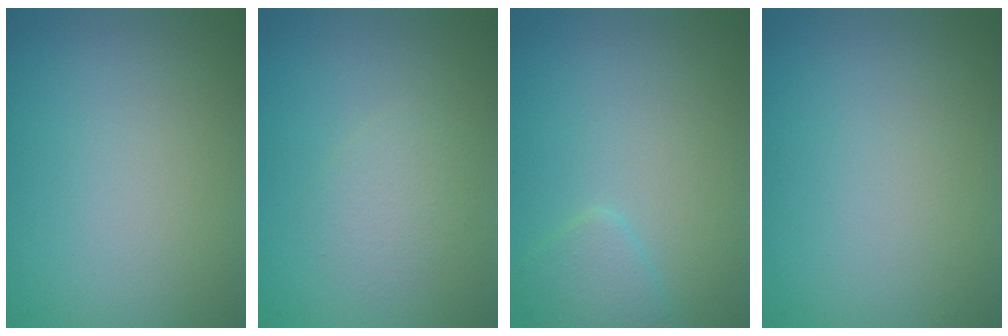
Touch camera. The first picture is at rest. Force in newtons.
{"total": 1.6, "press": 1.6, "slide": 0.1}
{"total": 1.6, "press": 1.6, "slide": 0.1}
{"total": 0.0}